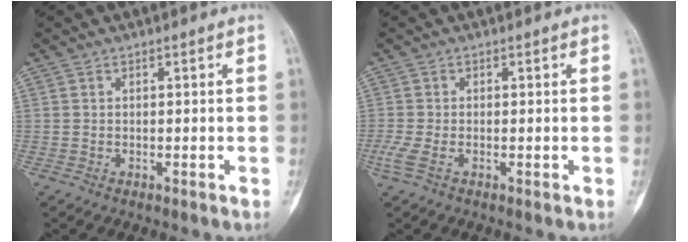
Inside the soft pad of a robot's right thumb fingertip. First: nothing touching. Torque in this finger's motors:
{"motor_torque": [0.28, 0.01, 0.58, 0.00, 0.11]}